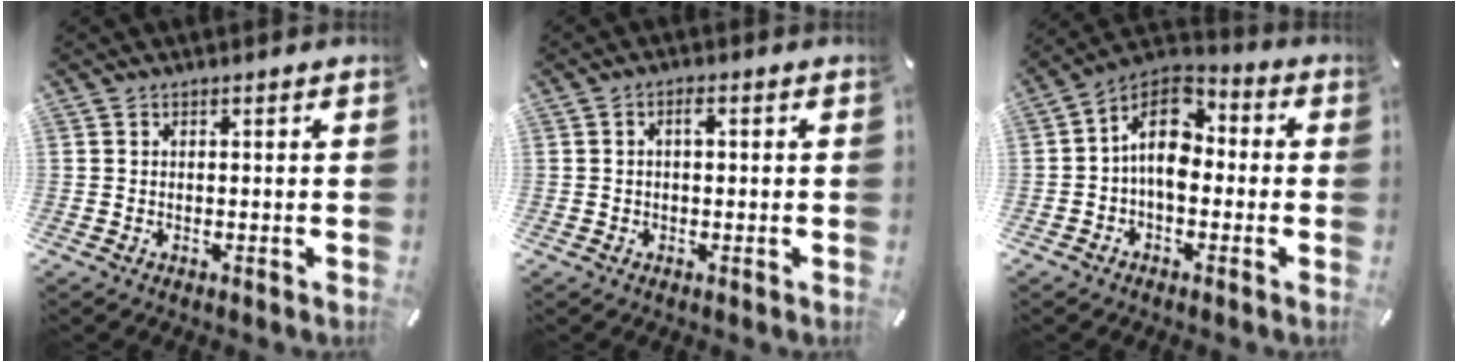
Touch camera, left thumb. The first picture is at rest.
{"total": 2.0, "force": [0.1, 1.0, 1.7], "torque": [-0.027, 0.003, -0.002]}
{"total": 12.2, "force": [0.5, 8.1, 9.1], "torque": [-0.176, -0.002, 0.006]}